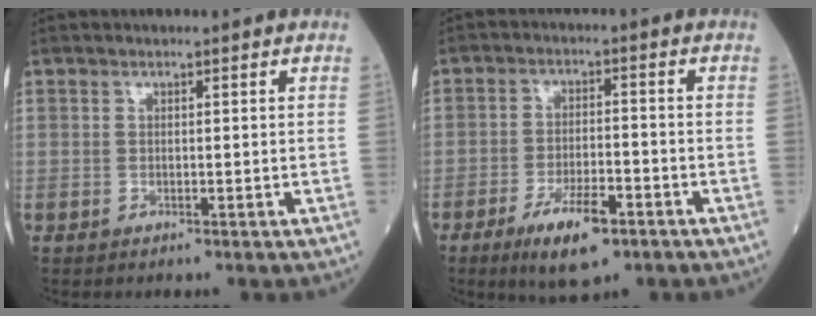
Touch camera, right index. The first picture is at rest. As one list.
[{"total": 9.3, "force": [-5.4, 2.9, 7.0], "torque": [-0.131, -0.011, -0.088]}]